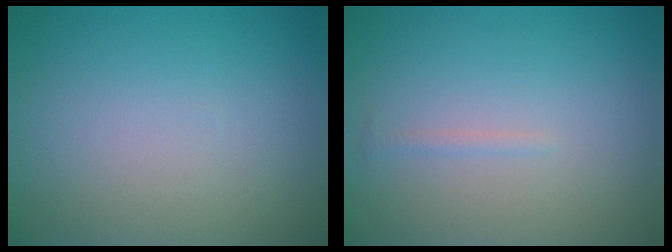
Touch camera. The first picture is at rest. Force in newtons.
{"total": 0.5, "press": 0.5, "slide": 0.0}